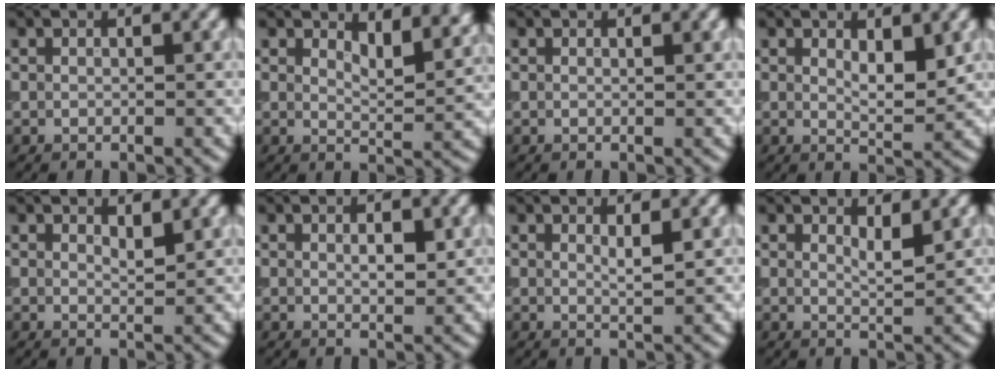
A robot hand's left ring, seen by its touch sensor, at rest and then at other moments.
{"total": 3.8, "force": [2.6, 1.4, 2.4], "torque": [-0.036, -0.003, 0.035]}
{"total": 0.0}
{"total": 2.4, "force": [0.9, 0.7, 2.1], "torque": [-0.034, -0.005, 0.016]}
{"total": 0.8, "force": [0.7, 0.1, 0.4], "torque": [-0.007, -0.002, 0.011]}
{"total": 1.4, "force": [0.3, 0.5, 1.3], "torque": [-0.021, -0.002, 0.007]}
{"total": 0.9, "force": [0.4, 0.1, 0.8], "torque": [-0.014, -0.004, 0.005]}
{"total": 1.2, "force": [0.8, 0.2, 0.9], "torque": [-0.015, -0.004, 0.012]}